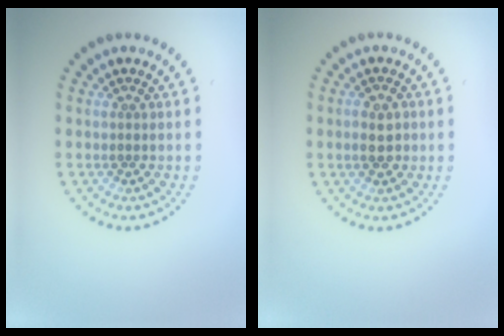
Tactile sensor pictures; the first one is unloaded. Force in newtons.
{"total": 2.3, "press": 2.3, "slide": 0.0}